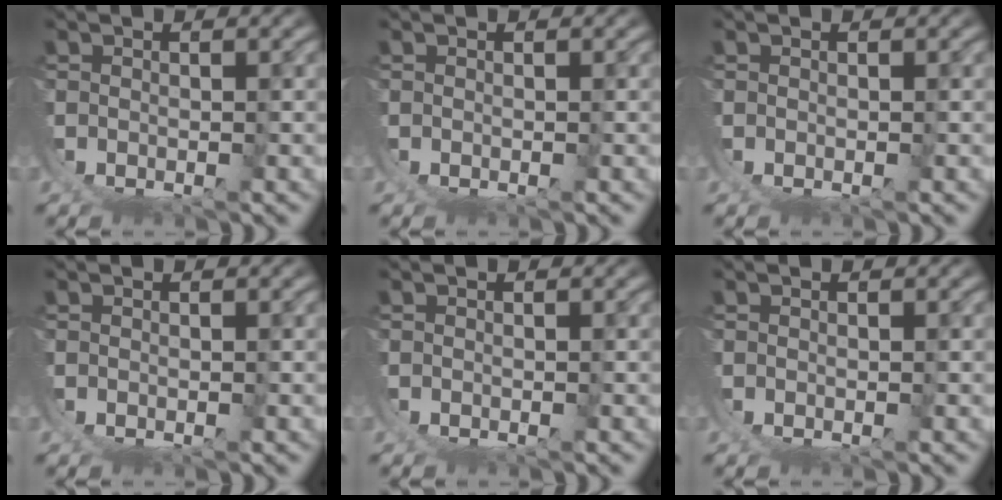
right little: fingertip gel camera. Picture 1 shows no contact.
{"total": 0.0}
{"total": 0.0}
{"total": 0.0}
{"total": 1.2, "force": [0.3, -1.1, -0.4], "torque": [0.016, 0.006, 0.004]}
{"total": 0.8, "force": [0.3, -0.7, -0.2], "torque": [0.009, 0.004, 0.004]}